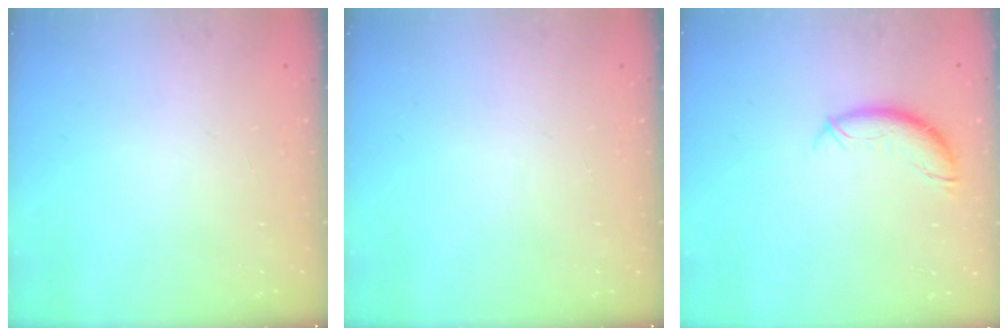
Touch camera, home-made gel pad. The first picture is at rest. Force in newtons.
{"total": 0.0}
{"total": 8.2, "press": 8.2, "slide": 0.7}